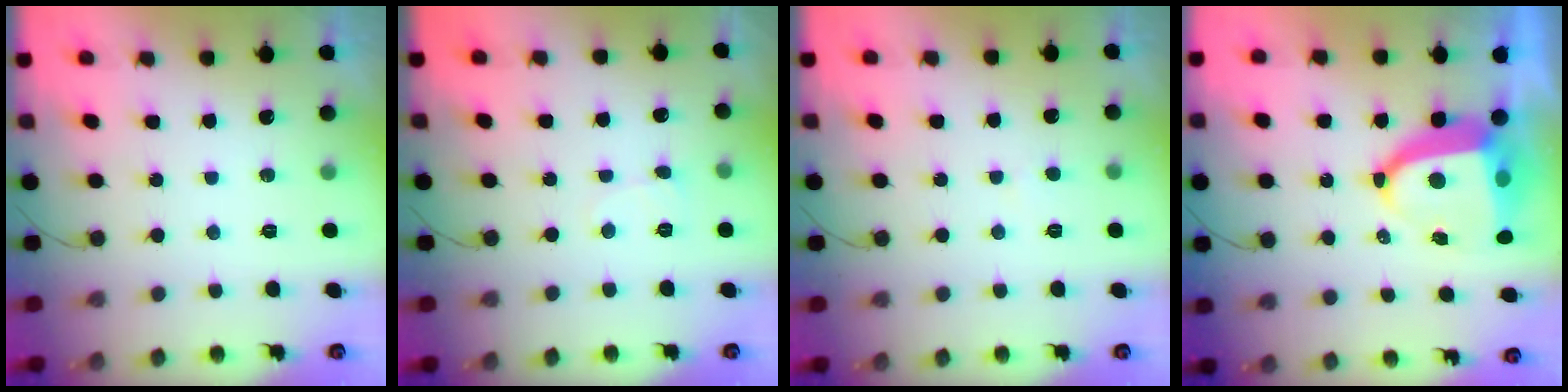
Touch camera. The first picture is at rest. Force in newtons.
{"total": 3.3, "press": 3.3, "slide": 0.3}
{"total": 1.8, "press": 1.8, "slide": 0.2}
{"total": 10.5, "press": 10.4, "slide": 1.1}